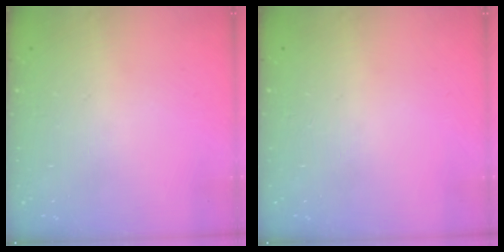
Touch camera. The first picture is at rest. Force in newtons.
{"total": 0.0}